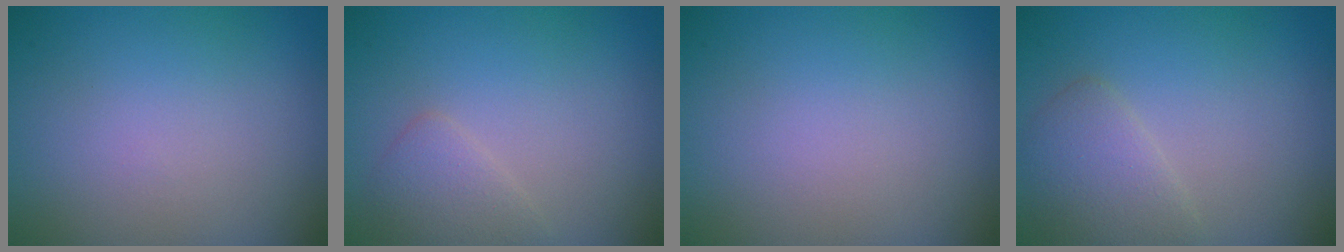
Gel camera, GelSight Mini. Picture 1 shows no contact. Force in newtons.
{"total": 1.9, "press": 1.9, "slide": 0.0}
{"total": 0.0}
{"total": 2.7, "press": 2.7, "slide": 0.1}